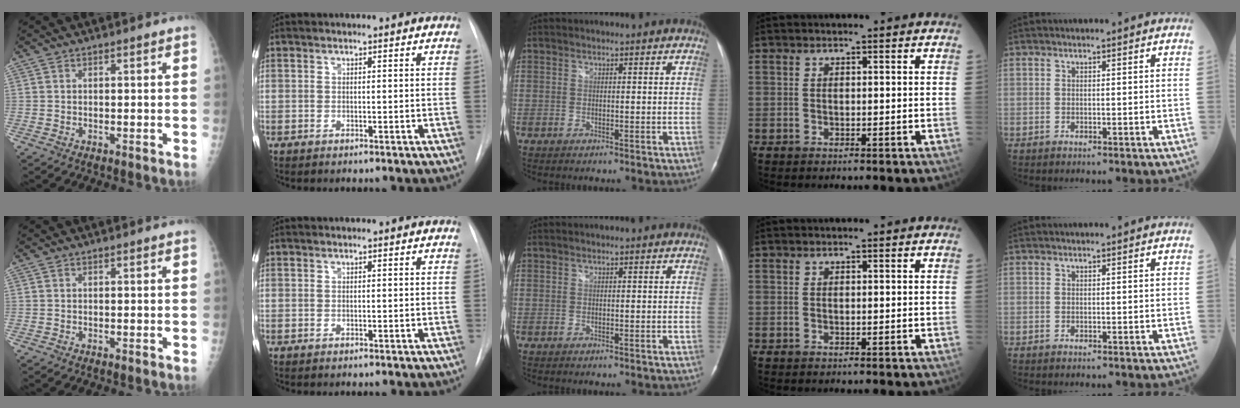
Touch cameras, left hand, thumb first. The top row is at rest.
{}